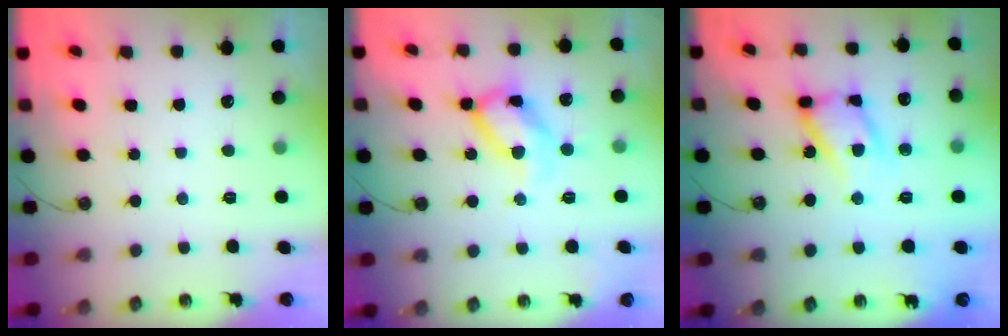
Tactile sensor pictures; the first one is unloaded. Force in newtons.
{"total": 14.1, "press": 14.1, "slide": 0.3}
{"total": 13.7, "press": 13.5, "slide": 1.8}